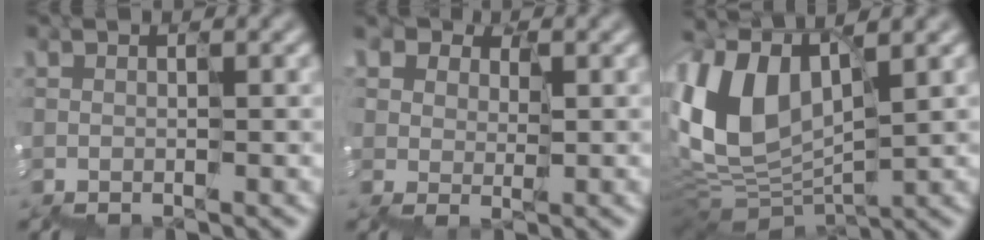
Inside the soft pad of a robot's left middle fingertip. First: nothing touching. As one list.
[{"total": 4.9, "force": [2.8, 3.4, 2.0], "torque": [-0.047, 0.007, 0.055]}, {"total": 9.0, "force": [3.3, 5.2, 6.5], "torque": [-0.203, 0.012, 0.063]}]